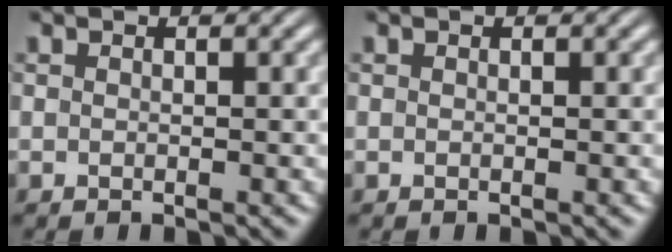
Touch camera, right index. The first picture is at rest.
{"total": 0.0}